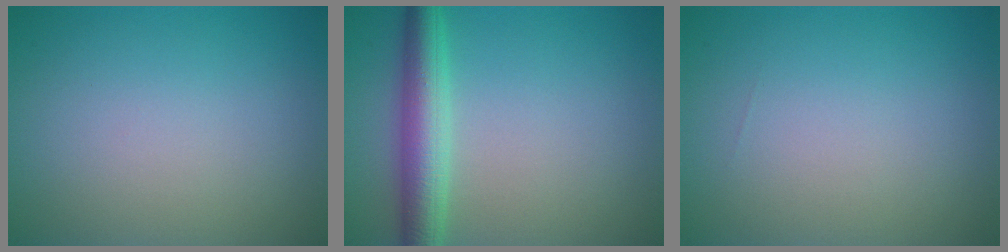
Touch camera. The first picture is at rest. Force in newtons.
{"total": 4.8, "press": 4.8, "slide": 0.1}
{"total": 0.0}